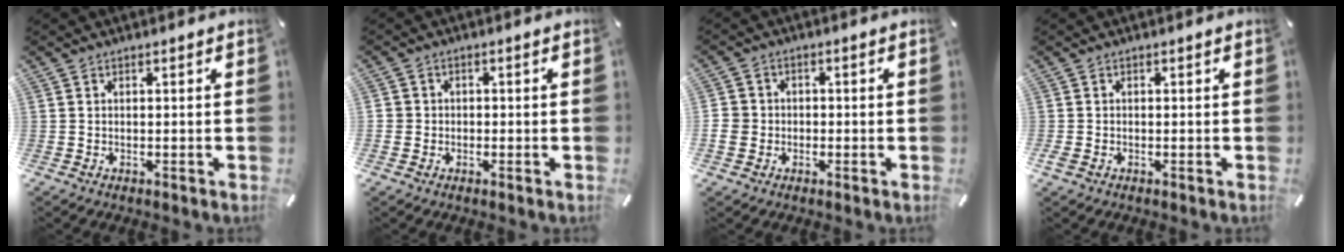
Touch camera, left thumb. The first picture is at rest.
{"total": 2.0, "force": [-0.6, 1.9, 0.2], "torque": [-0.002, 0.008, -0.016]}
{"total": 4.1, "force": [-1.1, 3.8, 1.2], "torque": [-0.026, 0.006, -0.020]}
{"total": 0.8, "force": [-0.2, 0.7, 0.2], "torque": [0.000, 0.005, -0.005]}